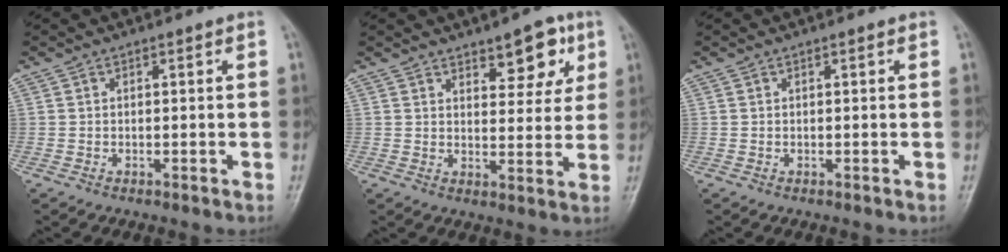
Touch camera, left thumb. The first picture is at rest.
{"total": 7.8, "force": [4.4, 3.8, 5.2], "torque": [-0.036, -0.023, 0.058]}
{"total": 0.0}